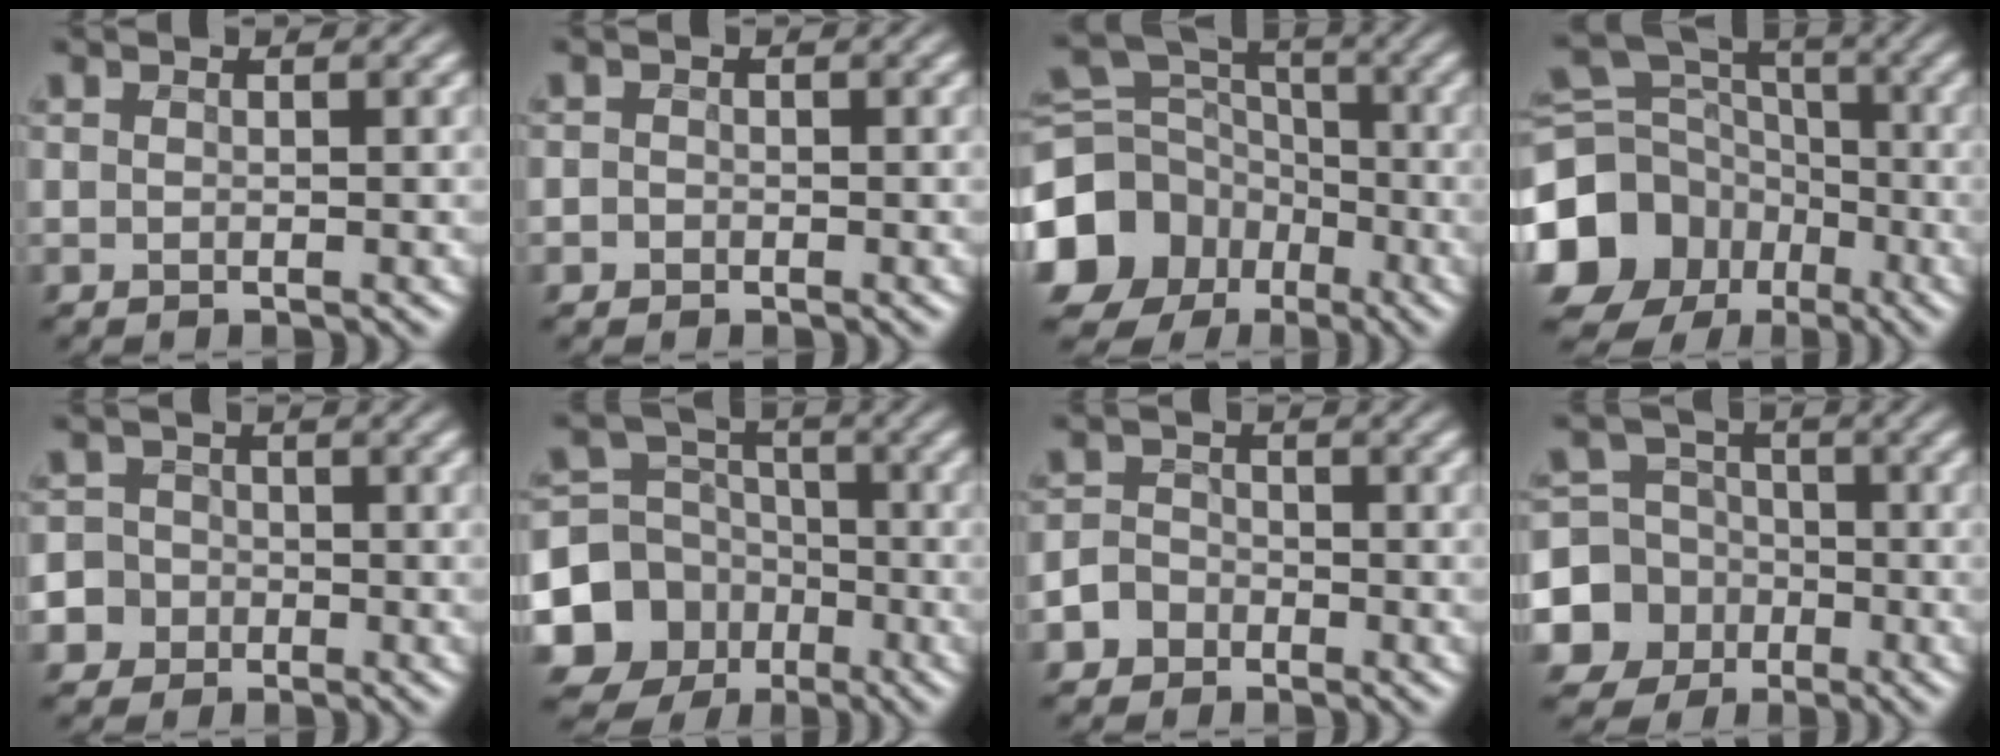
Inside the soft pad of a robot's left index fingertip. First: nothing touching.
{"total": 0.8, "force": [-0.4, 0.7, 0.1], "torque": [0.003, -0.004, -0.008]}
{"total": 13.5, "force": [-6.3, 11.1, 4.5], "torque": [-0.130, -0.034, -0.128]}
{"total": 14.9, "force": [-6.6, 12.3, 5.1], "torque": [-0.142, -0.042, -0.133]}
{"total": 6.1, "force": [-2.8, 5.3, 1.0], "torque": [-0.013, -0.003, -0.073]}
{"total": 10.8, "force": [-4.4, 9.5, 2.7], "torque": [-0.076, -0.029, -0.103]}
{"total": 2.8, "force": [-1.7, 2.2, 0.5], "torque": [0.009, 0.001, -0.039]}
{"total": 9.2, "force": [-3.2, 8.5, 1.7], "torque": [-0.045, -0.013, -0.082]}